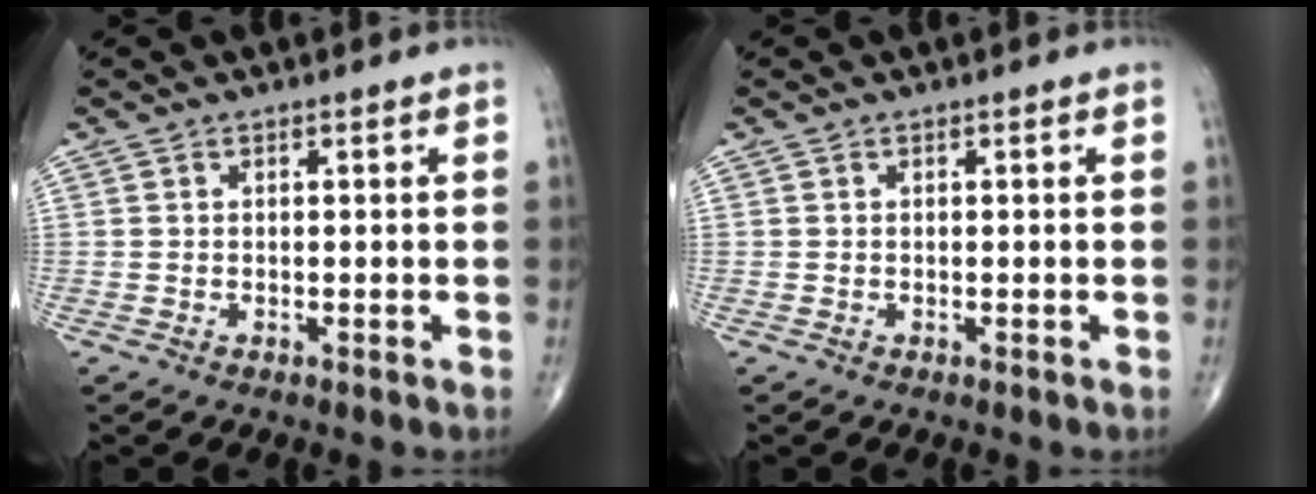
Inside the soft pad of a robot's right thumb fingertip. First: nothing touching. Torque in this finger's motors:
{"motor_torque": [0.13, -0.13, 0.14, 0.01, 0.00]}